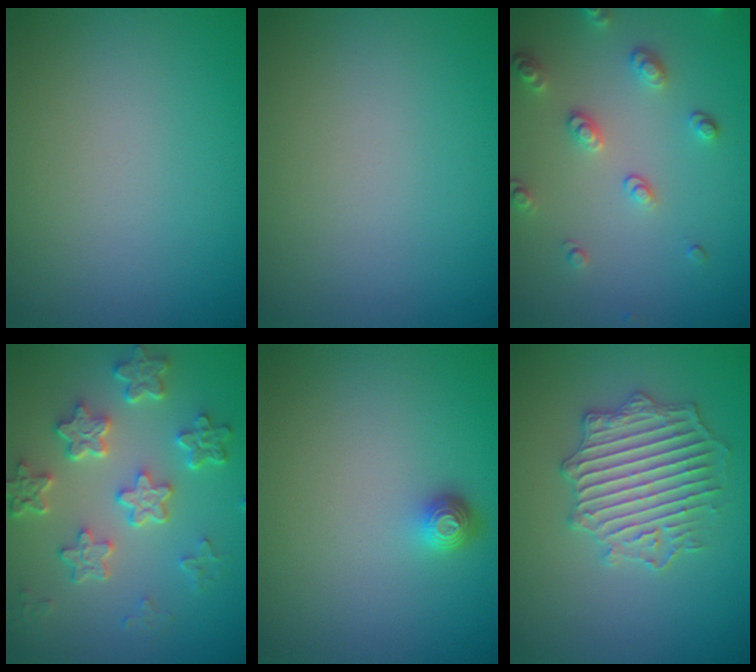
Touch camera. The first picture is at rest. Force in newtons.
{"total": 0.0}
{"total": 2.6, "press": 2.6, "slide": 0.6}
{"total": 5.6, "press": 4.3, "slide": 3.6}
{"total": 1.4, "press": 1.1, "slide": 0.9}
{"total": 4.0, "press": 4.0, "slide": 0.3}